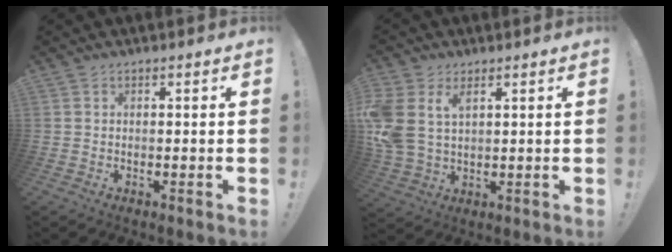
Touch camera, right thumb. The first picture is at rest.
{"total": 9.6, "force": [4.1, 6.3, 5.9], "torque": [-0.126, -0.013, 0.081]}